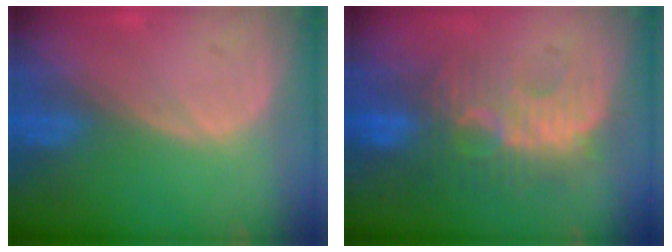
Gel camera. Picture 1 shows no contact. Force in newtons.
{"total": 8.9, "press": 8.8, "slide": 1.6}